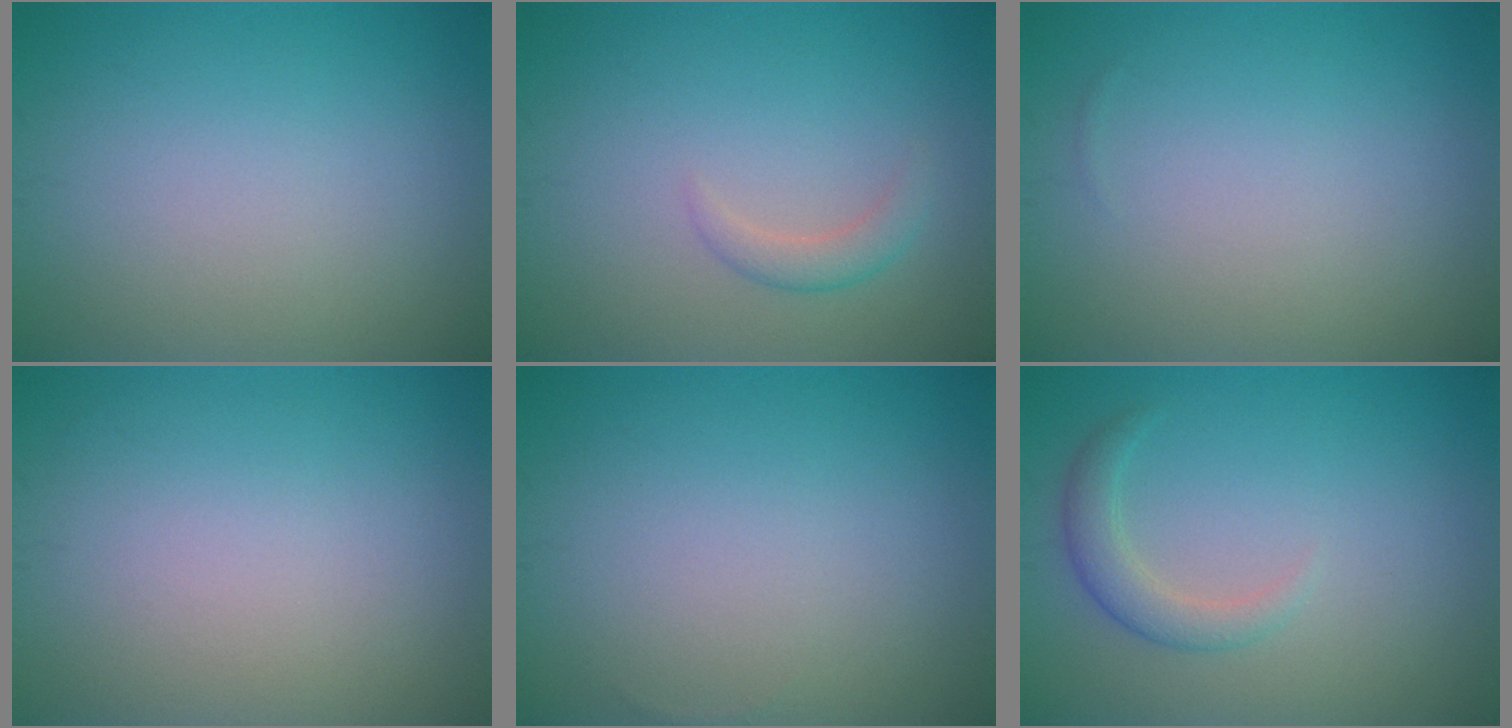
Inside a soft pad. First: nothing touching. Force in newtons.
{"total": 1.6, "press": 1.6, "slide": 0.1}
{"total": 0.0}
{"total": 0.0}
{"total": 0.0}
{"total": 2.2, "press": 2.2, "slide": 0.1}